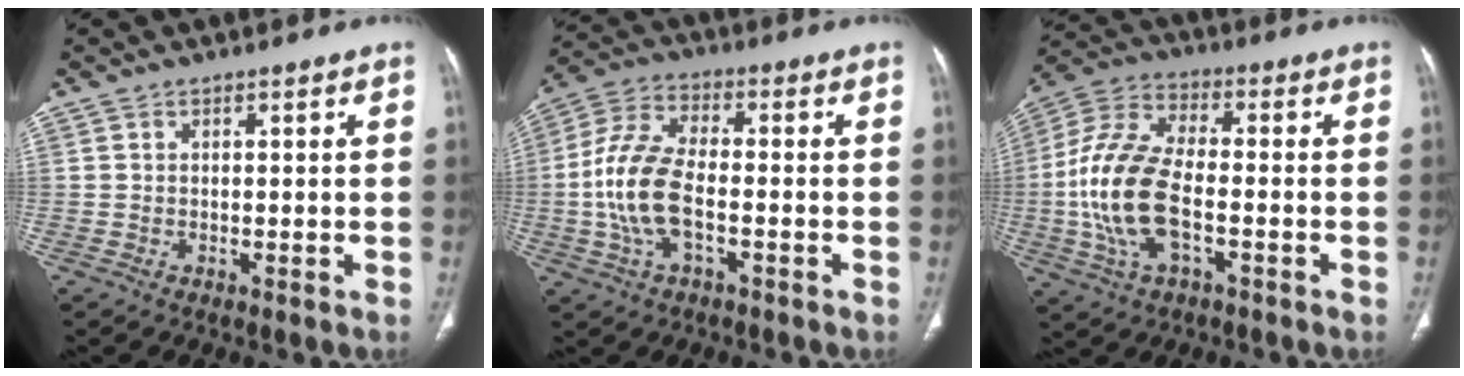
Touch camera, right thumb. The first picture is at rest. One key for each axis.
{"total": 12.2, "fx": -2.4, "fy": 6.0, "fz": 10.4, "tx": -0.223, "ty": 0.027, "tz": -0.049}
{"total": 16.2, "fx": -3.2, "fy": 8.0, "fz": 13.7, "tx": -0.295, "ty": 0.025, "tz": -0.062}